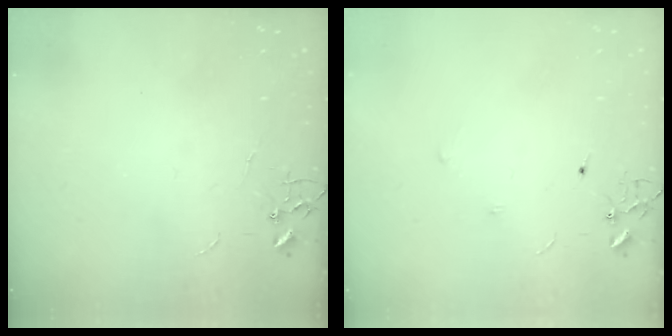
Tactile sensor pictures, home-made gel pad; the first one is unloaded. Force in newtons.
{"total": 5.7, "press": 5.7, "slide": 0.5}